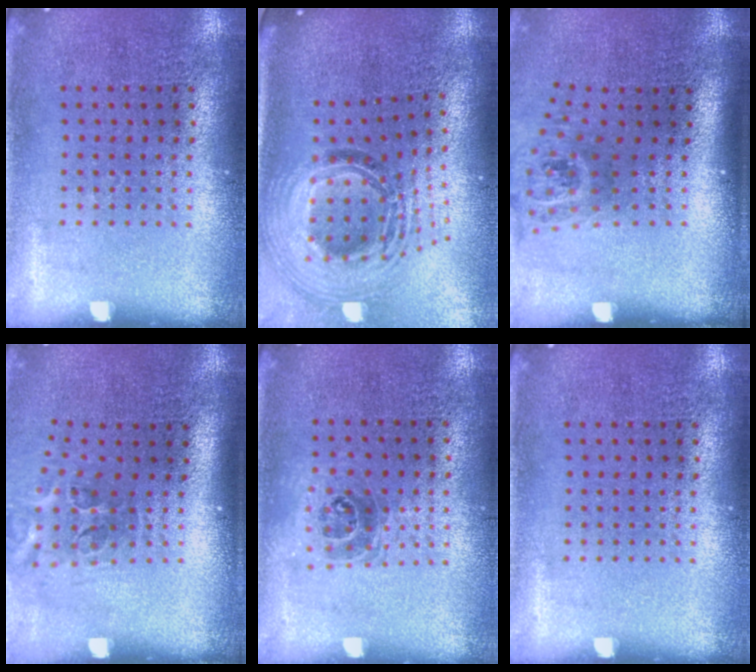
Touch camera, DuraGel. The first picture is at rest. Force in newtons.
{"total": 2.2, "press": 1.6, "slide": 1.4}
{"total": 1.8, "press": 1.3, "slide": 1.3}
{"total": 2.1, "press": 1.2, "slide": 1.7}
{"total": 1.0, "press": 0.9, "slide": 0.5}
{"total": 0.0}